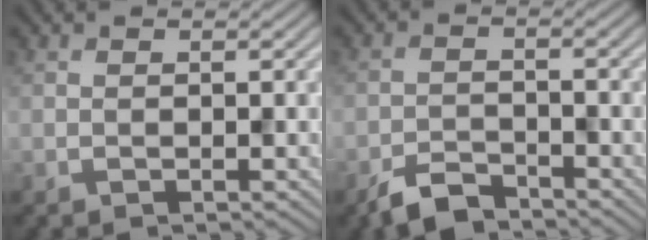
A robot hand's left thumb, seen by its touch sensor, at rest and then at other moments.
{"total": 4.1, "force": [-3.4, 1.4, 1.7], "torque": [-0.030, -0.001, -0.072]}